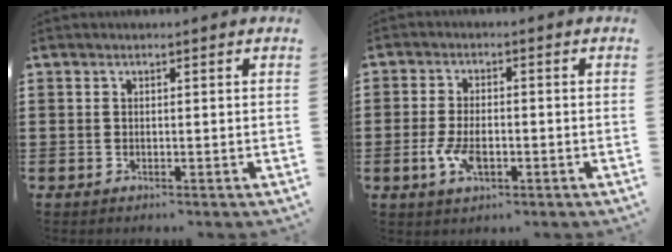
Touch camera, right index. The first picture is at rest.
{"total": 4.9, "force": [-1.5, 2.2, 4.1], "torque": [-0.092, -0.005, -0.028]}